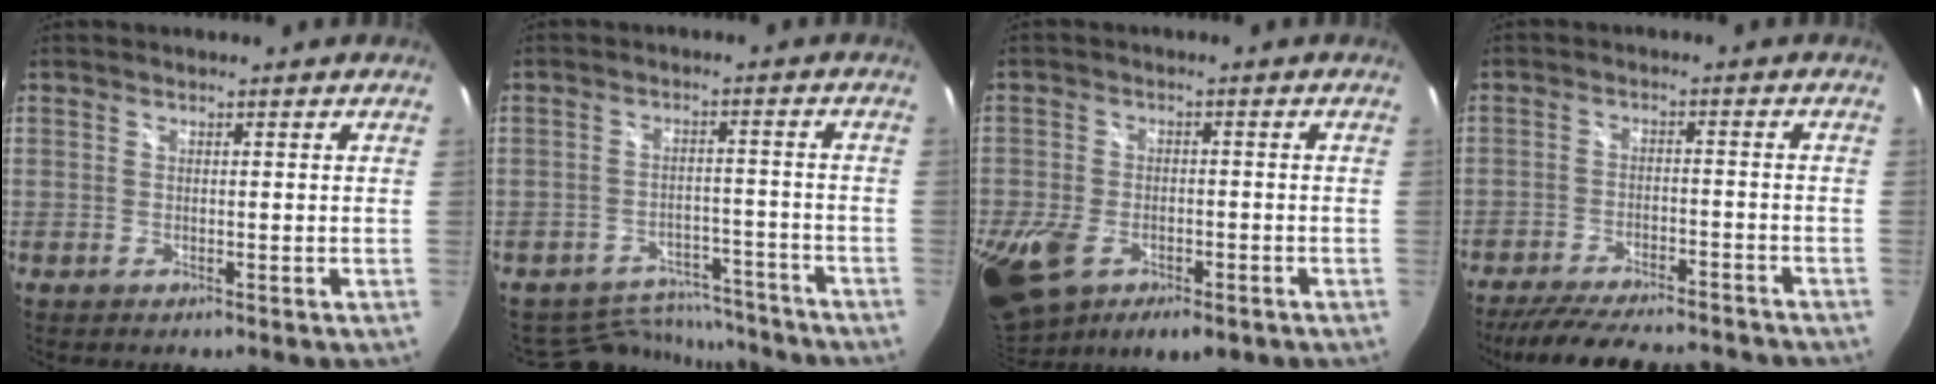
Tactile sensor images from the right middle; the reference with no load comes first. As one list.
[{"total": 11.1, "force": [-10.3, 4.0, 1.1], "torque": [-0.031, 0.025, -0.138]}, {"total": 18.9, "force": [-7.9, 11.6, 12.6], "torque": [-0.314, -0.049, -0.118]}, {"total": 19.0, "force": [-16.3, 4.8, 8.3], "torque": [-0.168, -0.018, -0.232]}]